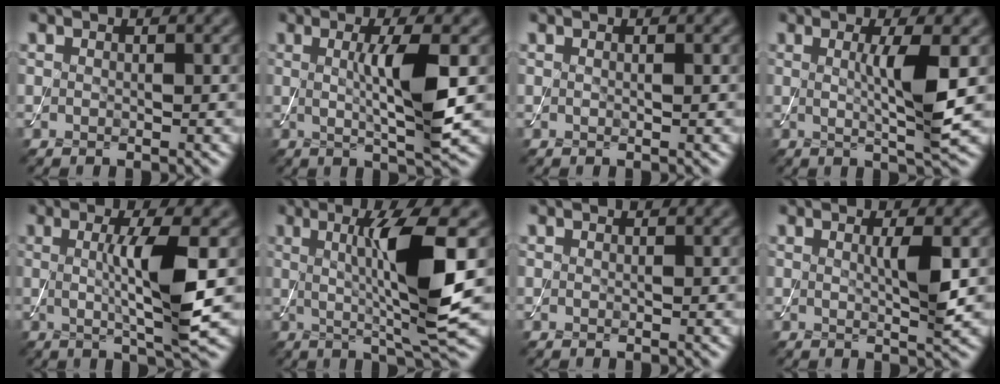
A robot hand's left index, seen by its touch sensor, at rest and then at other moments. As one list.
[{"total": 5.5, "force": [0.3, 0.9, 5.4], "torque": [-0.094, -0.005, 0.006]}, {"total": 0.0}, {"total": 4.6, "force": [0.3, 0.6, 4.6], "torque": [-0.077, -0.009, 0.006]}, {"total": 6.3, "force": [0.2, 1.0, 6.2], "torque": [-0.109, -0.005, 0.002]}, {"total": 8.3, "force": [0.9, 1.1, 8.2], "torque": [-0.128, -0.009, 0.020]}, {"total": 0.0}, {"total": 2.7, "force": [0.3, 0.3, 2.6], "torque": [-0.045, -0.004, 0.005]}]